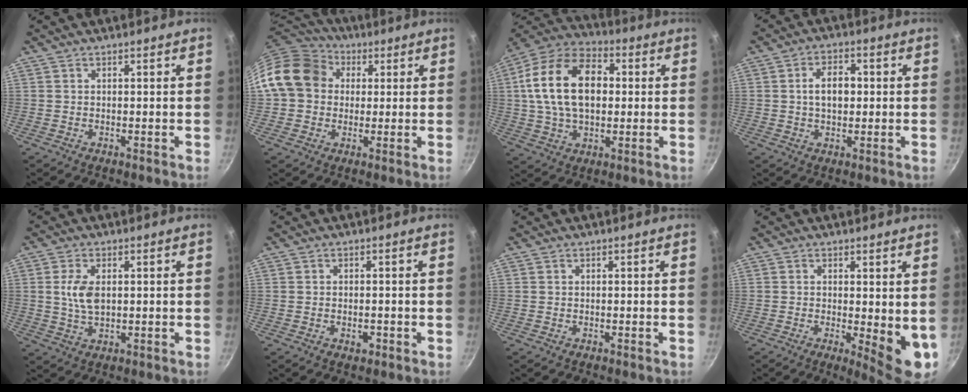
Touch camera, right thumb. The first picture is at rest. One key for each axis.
{"total": 14.6, "fx": 2.7, "fy": 12.2, "fz": 7.5, "tx": -0.112, "ty": 0.029, "tz": 0.033}
{"total": 19.5, "fx": 2.4, "fy": 12.4, "fz": 14.8, "tx": -0.242, "ty": 0.025, "tz": 0.027}
{"total": 6.6, "fx": 0.5, "fy": 4.2, "fz": 5.1, "tx": -0.067, "ty": 0.012, "tz": 0.004}
{"total": 5.7, "fx": 0.9, "fy": 3.2, "fz": 4.7, "tx": -0.090, "ty": -0.002, "tz": 0.018}
{"total": 1.9, "fx": -0.7, "fy": 1.1, "fz": 1.3, "tx": -0.019, "ty": 0.003, "tz": -0.011}
{"total": 0.0}
{"total": 7.9, "fx": -0.1, "fy": 2.6, "fz": 7.5, "tx": -0.092, "ty": -0.019, "tz": 0.004}